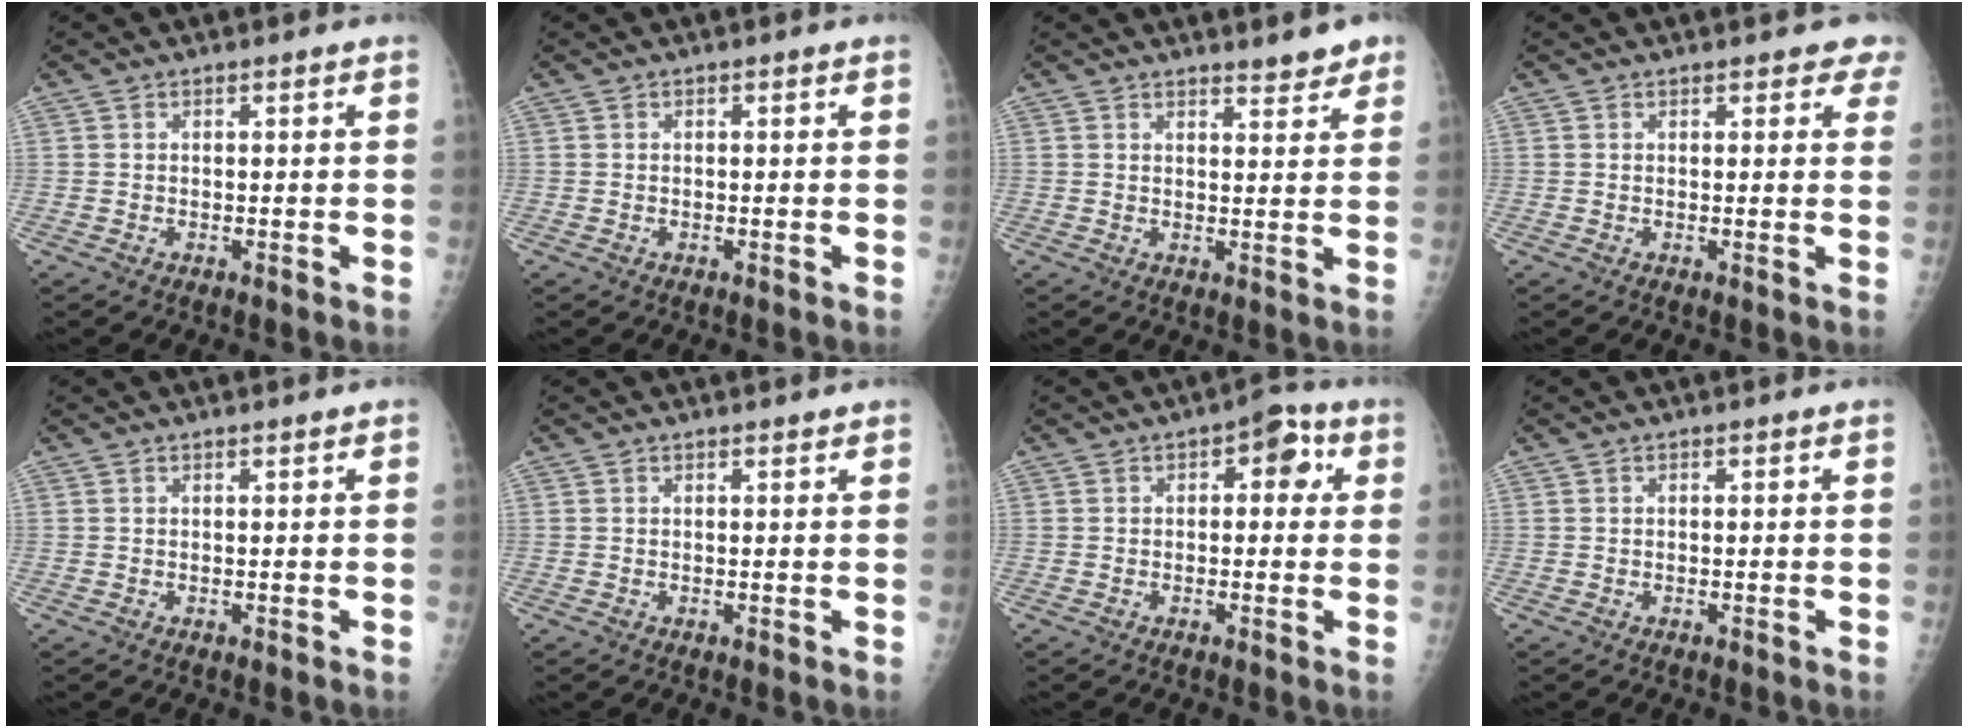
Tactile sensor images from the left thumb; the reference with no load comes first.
{"total": 0.0}
{"total": 3.6, "force": [3.1, 0.9, 1.7], "torque": [-0.008, -0.022, 0.039]}
{"total": 3.3, "force": [2.6, 1.5, 1.3], "torque": [0.016, -0.007, 0.017]}
{"total": 0.0}
{"total": 0.7, "force": [0.6, 0.1, 0.4], "torque": [-0.005, -0.001, 0.008]}
{"total": 5.8, "force": [1.4, 3.4, 4.5], "torque": [-0.021, 0.010, 0.006]}
{"total": 0.0}